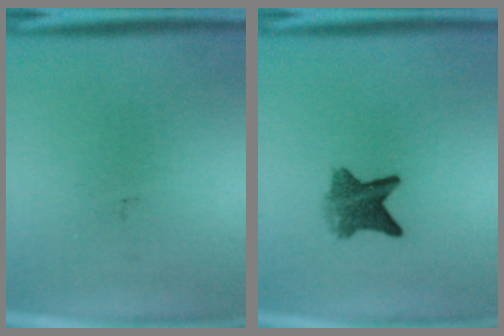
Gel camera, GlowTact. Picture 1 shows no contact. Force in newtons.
{"total": 5.9}